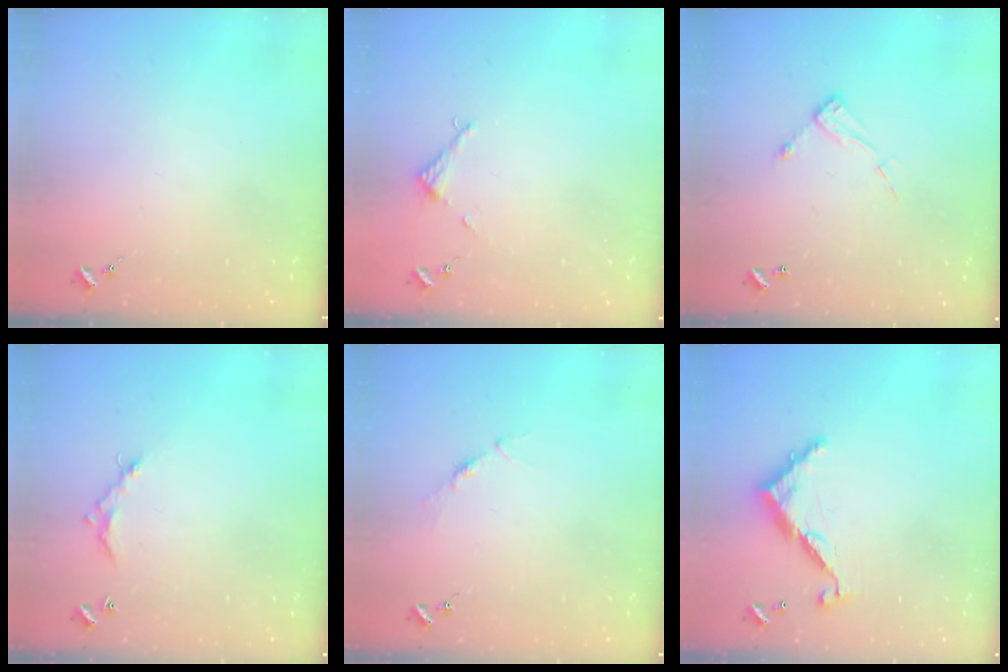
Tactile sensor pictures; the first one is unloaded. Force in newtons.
{"total": 2.7, "press": 2.7, "slide": 0.2}
{"total": 8.7, "press": 8.7, "slide": 0.4}
{"total": 5.8, "press": 5.8, "slide": 0.3}
{"total": 3.5, "press": 3.5, "slide": 0.4}
{"total": 9.0, "press": 9.0, "slide": 0.8}